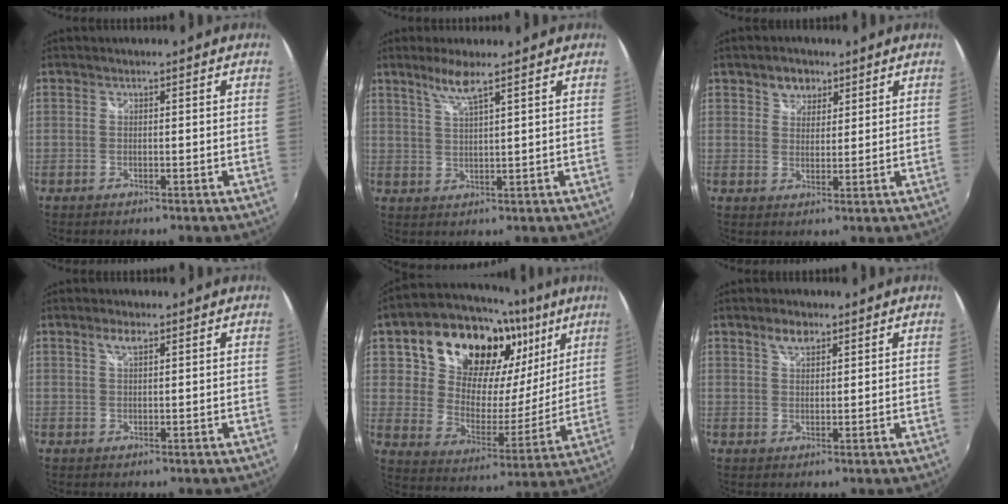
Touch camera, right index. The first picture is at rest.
{"total": 4.8, "force": [3.2, -1.5, 3.1], "torque": [-0.061, -0.007, 0.069]}
{"total": 4.3, "force": [2.6, 3.1, 1.4], "torque": [-0.013, 0.010, 0.045]}
{"total": 2.2, "force": [1.3, 0.8, 1.6], "torque": [-0.029, 0.004, 0.021]}
{"total": 26.3, "force": [13.6, 17.1, 14.6], "torque": [-0.264, 0.045, 0.245]}
{"total": 3.4, "force": [2.2, 1.7, 2.0], "torque": [-0.033, 0.007, 0.039]}